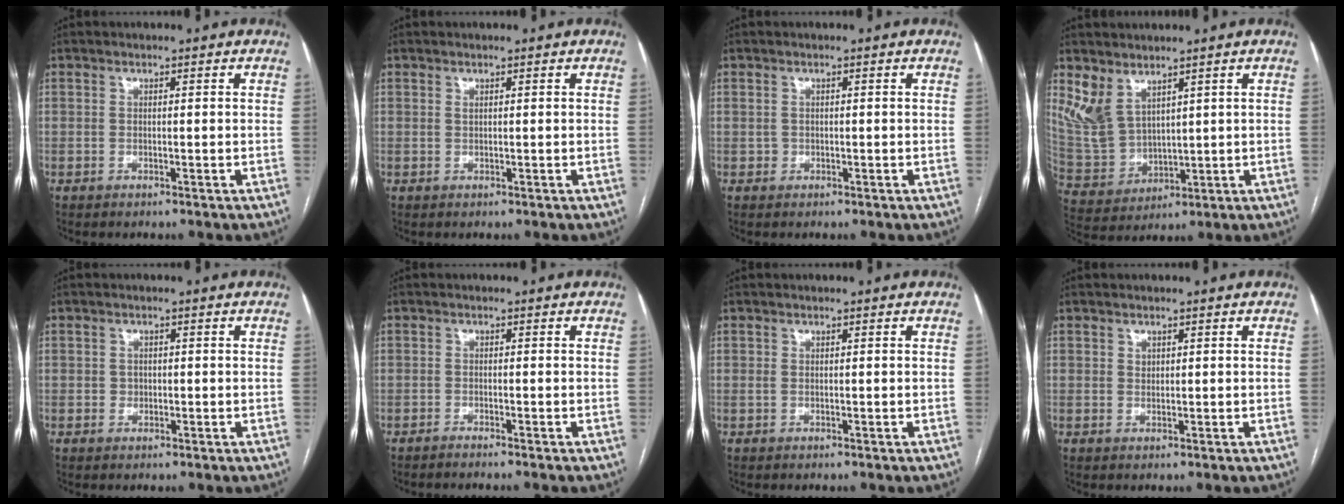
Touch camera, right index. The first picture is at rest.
{"total": 0.0}
{"total": 0.6, "force": [0.1, 0.6, 0.1], "torque": [0.002, 0.002, 0.002]}
{"total": 8.1, "force": [5.2, 4.6, 4.2], "torque": [-0.099, 0.004, 0.126]}
{"total": 1.1, "force": [-0.1, 1.0, 0.3], "torque": [-0.003, 0.003, 0.001]}
{"total": 2.8, "force": [-2.5, -0.5, 1.3], "torque": [-0.012, 0.004, -0.033]}
{"total": 0.0}
{"total": 0.8, "force": [0.4, 0.6, 0.3], "torque": [0.000, -0.003, 0.007]}